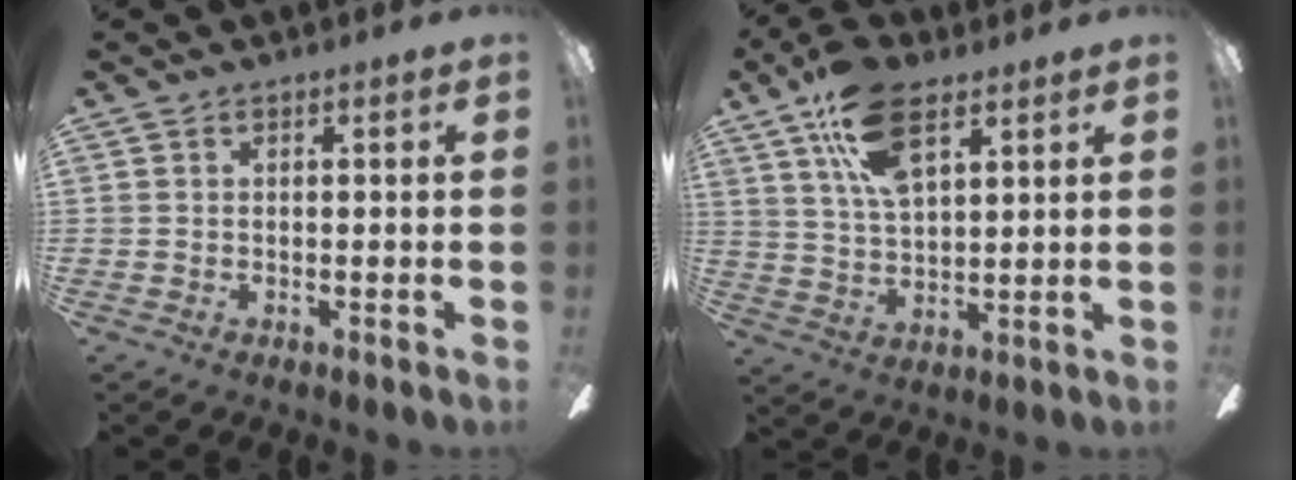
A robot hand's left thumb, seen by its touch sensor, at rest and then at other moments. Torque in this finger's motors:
{"motor_torque": [0.15, 0.20, 1.35, -1.42, 0.26]}